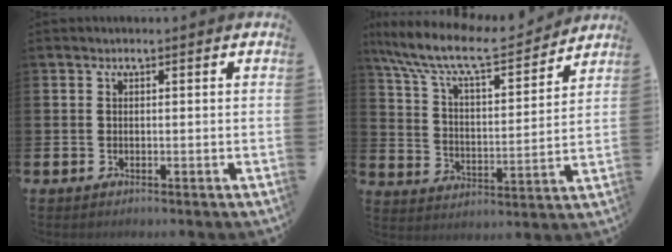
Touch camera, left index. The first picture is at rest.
{"total": 10.8, "force": [9.4, 2.3, 4.7], "torque": [-0.127, -0.057, 0.159]}